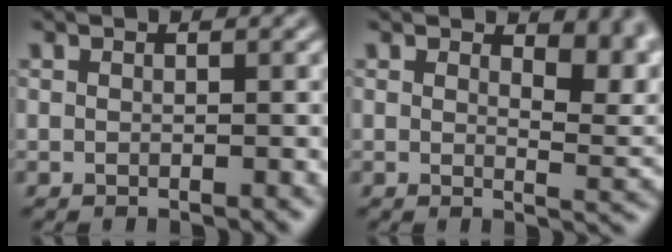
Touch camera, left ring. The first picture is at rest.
{"total": 4.6, "force": [2.5, 2.0, 3.4], "torque": [-0.037, -0.008, 0.033]}